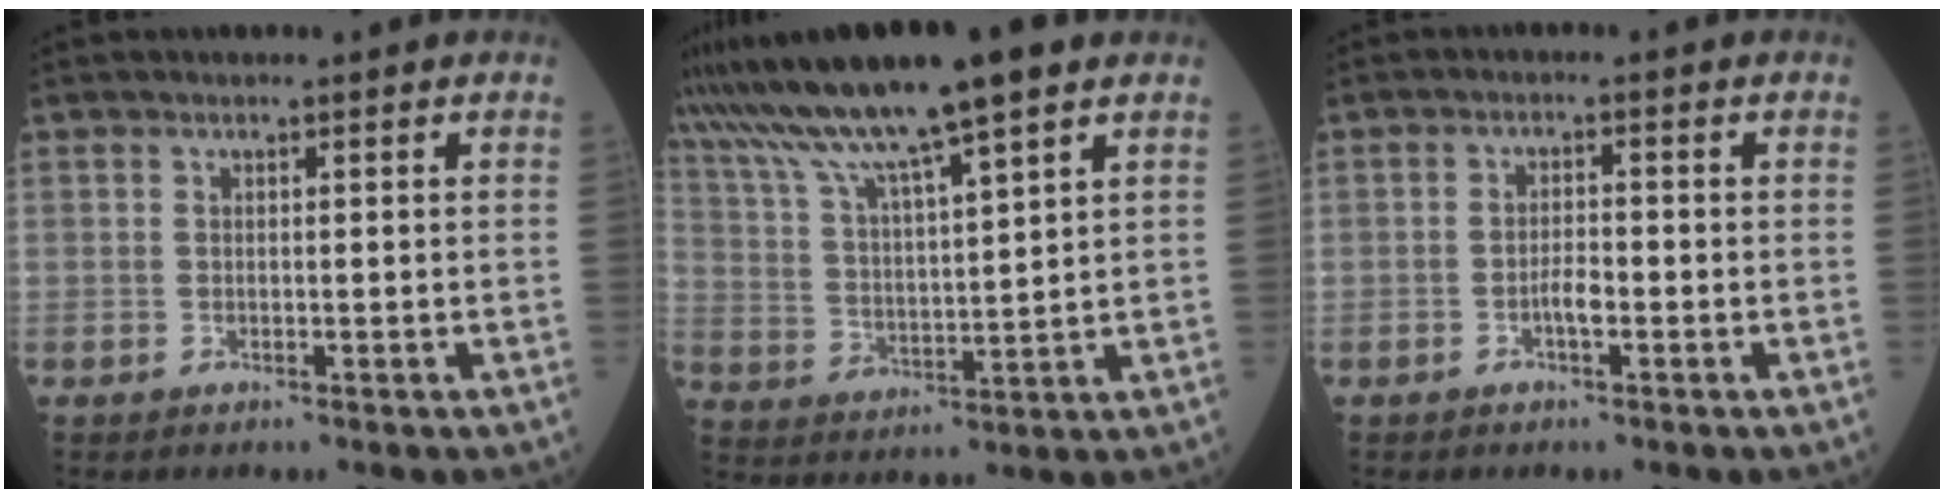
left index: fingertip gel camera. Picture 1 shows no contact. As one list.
[{"total": 15.2, "force": [11.3, 0.4, 10.2], "torque": [-0.187, 0.023, 0.202]}, {"total": 2.2, "force": [-1.0, 0.6, 1.9], "torque": [-0.033, 0.003, -0.018]}]